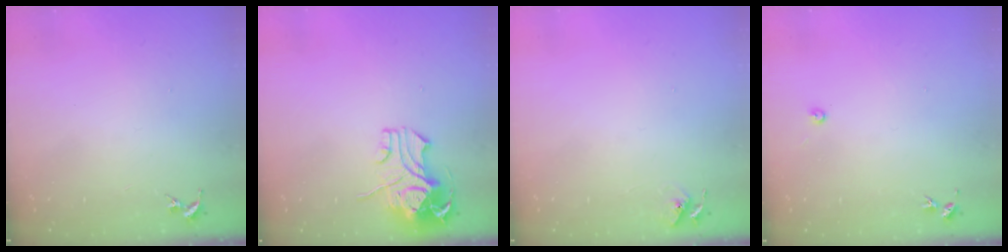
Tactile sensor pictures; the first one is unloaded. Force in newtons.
{"total": 10.7, "press": 10.6, "slide": 1.8}
{"total": 5.8, "press": 5.8, "slide": 0.7}
{"total": 3.0, "press": 3.0, "slide": 0.4}